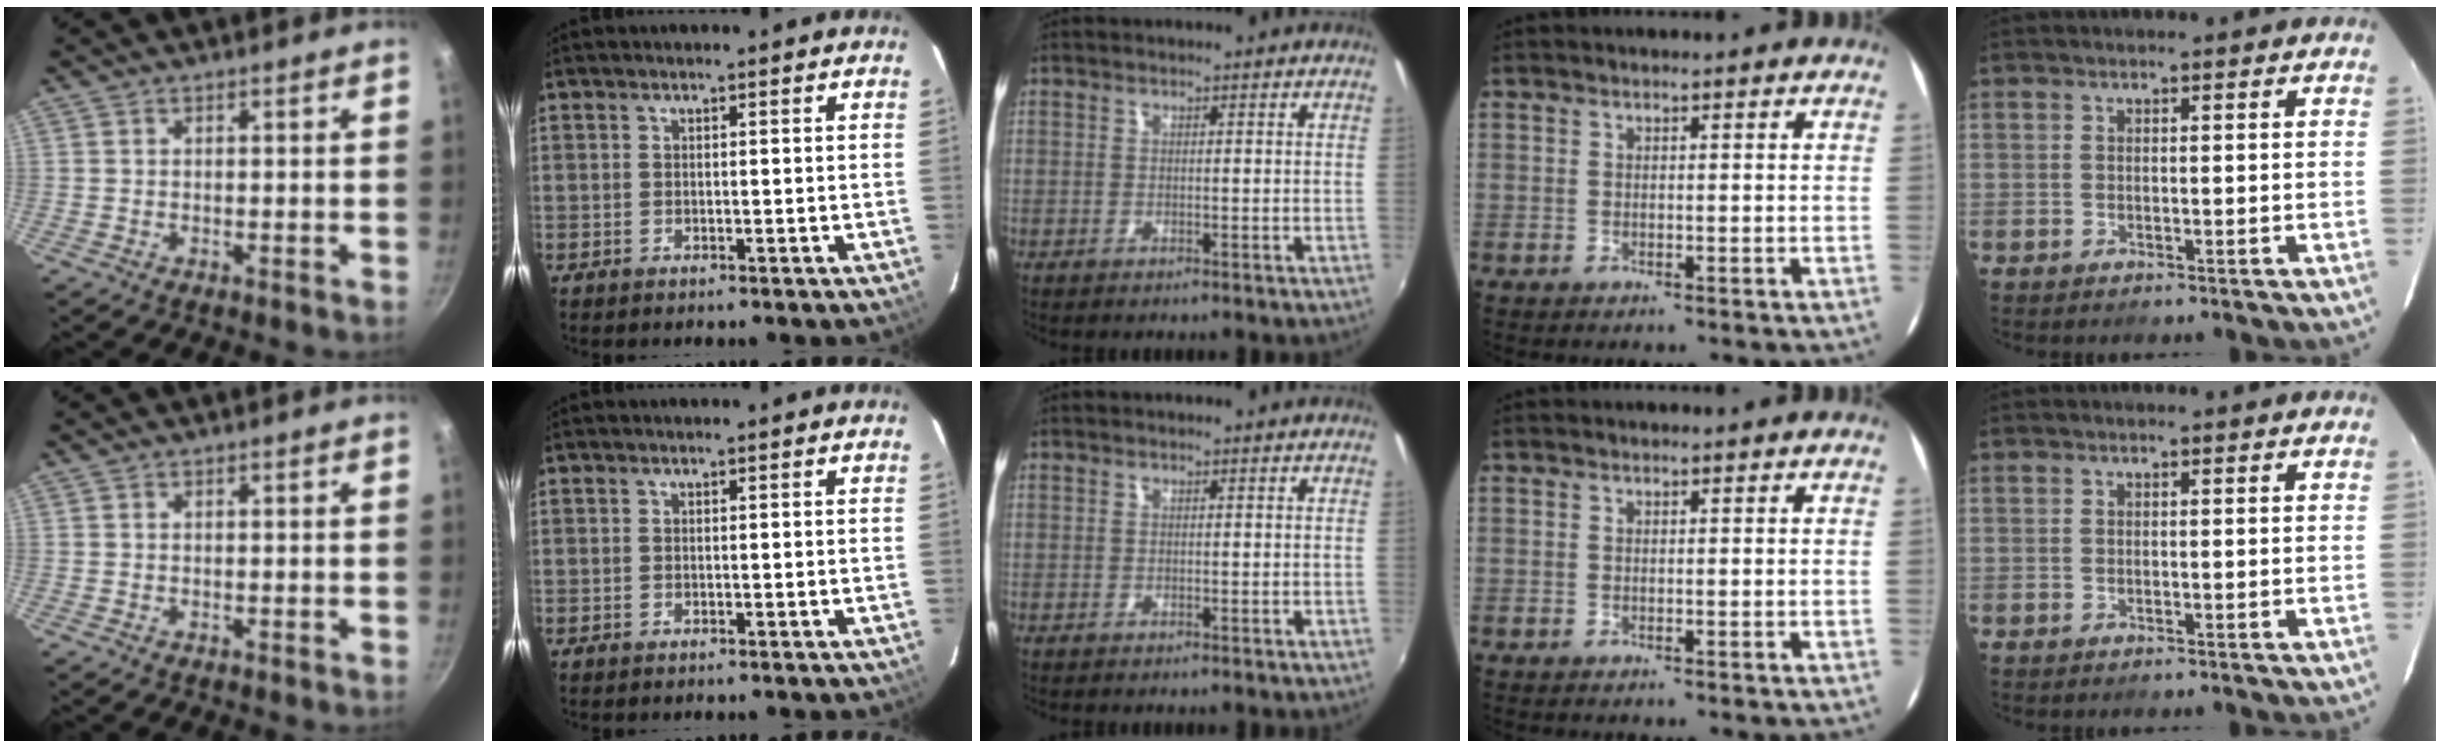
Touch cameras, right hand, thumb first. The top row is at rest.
{}